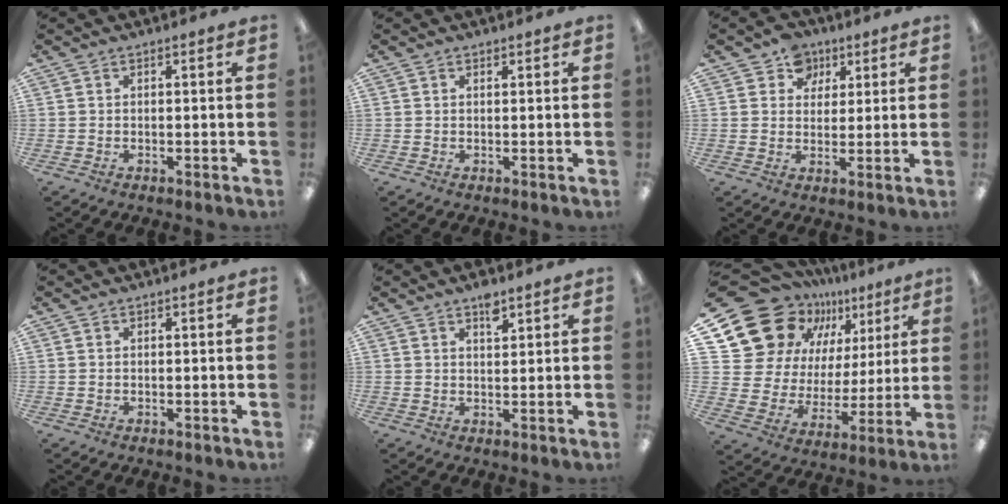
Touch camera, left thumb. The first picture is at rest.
{"total": 0.6, "force": [0.5, 0.3, 0.1], "torque": [0.007, -0.003, 0.007]}
{"total": 7.0, "force": [4.2, 5.5, 1.0], "torque": [-0.017, -0.016, 0.076]}
{"total": 0.0}
{"total": 3.8, "force": [2.8, 1.6, 2.0], "torque": [-0.021, -0.014, 0.045]}
{"total": 18.1, "force": [11.2, 12.7, 6.5], "torque": [-0.120, -0.070, 0.217]}